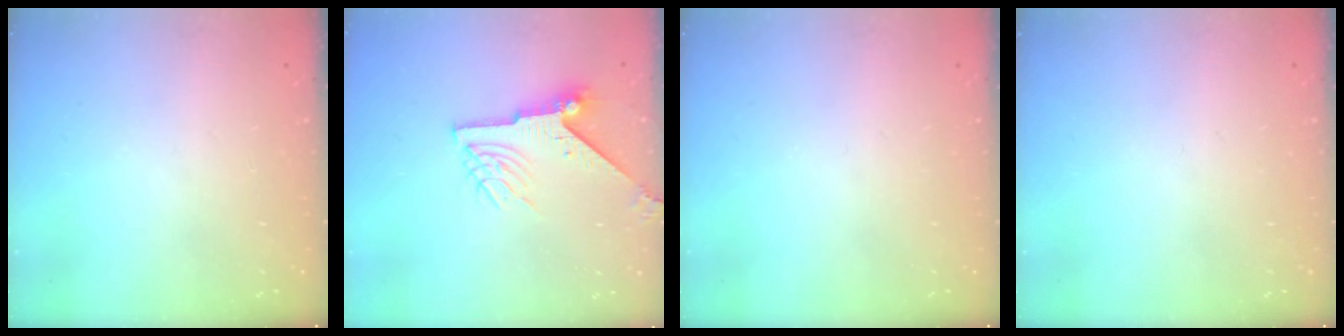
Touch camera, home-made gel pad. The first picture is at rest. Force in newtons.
{"total": 8.4, "press": 8.4, "slide": 0.6}
{"total": 0.0}
{"total": 0.0}